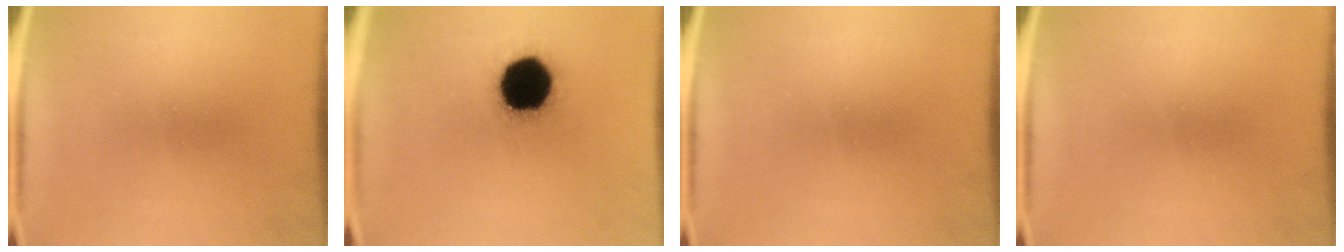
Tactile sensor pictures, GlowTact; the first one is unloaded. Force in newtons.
{"total": 19.8}
{"total": 0.0}
{"total": 0.0}